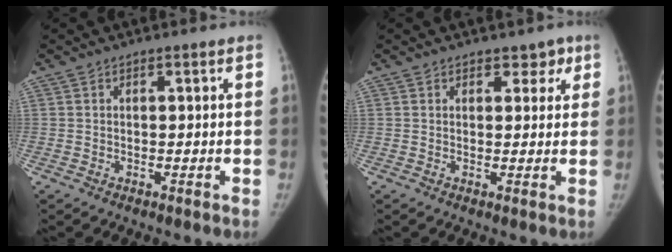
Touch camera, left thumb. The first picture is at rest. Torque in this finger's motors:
{"motor_torque": [-0.20, 0.12, -0.09, 0.08, -0.03]}